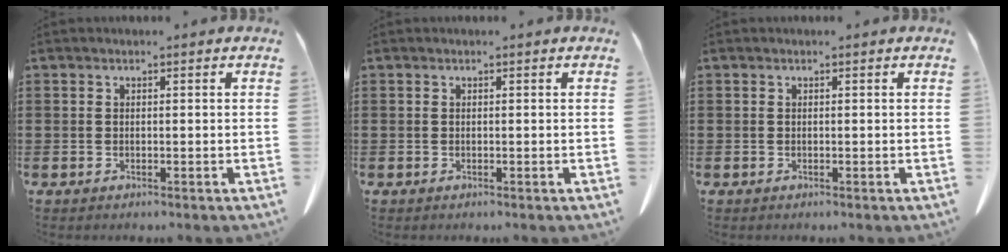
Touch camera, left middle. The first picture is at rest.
{"total": 0.0}
{"total": 0.0}